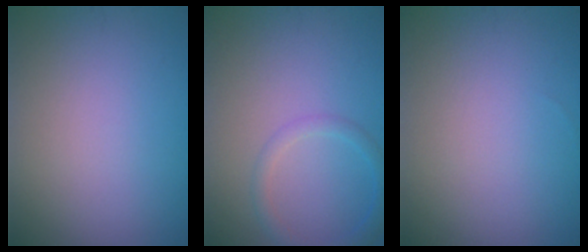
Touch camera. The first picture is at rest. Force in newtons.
{"total": 1.9, "press": 1.9, "slide": 0.2}
{"total": 0.0}